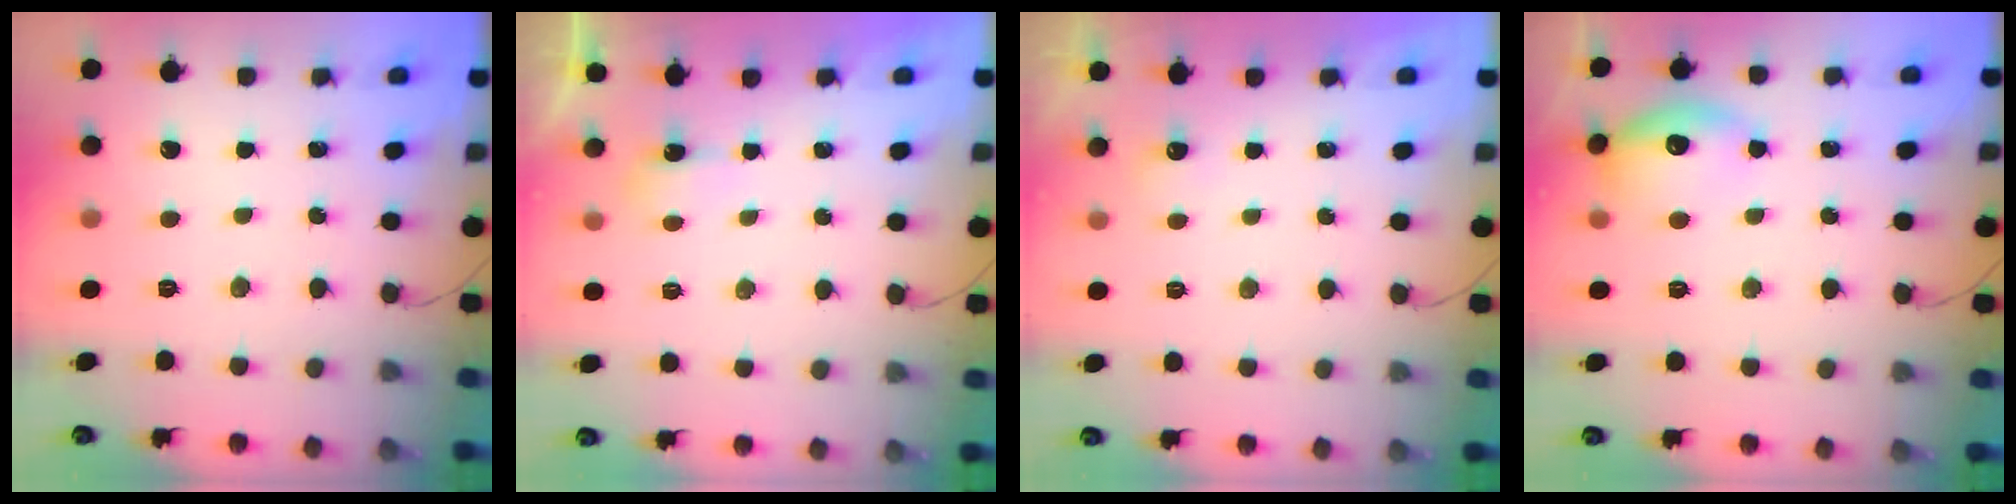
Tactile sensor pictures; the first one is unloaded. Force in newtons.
{"total": 2.9, "press": 2.8, "slide": 0.6}
{"total": 3.3, "press": 1.1, "slide": 3.1}
{"total": 13.3, "press": 13.3, "slide": 0.9}